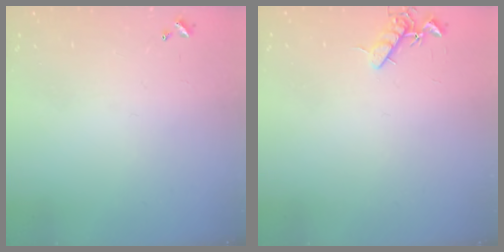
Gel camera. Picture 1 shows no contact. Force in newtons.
{"total": 7.7, "press": 7.7, "slide": 1.1}